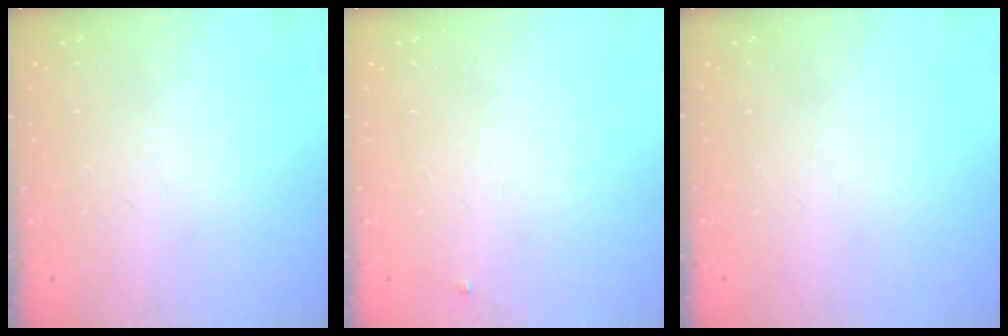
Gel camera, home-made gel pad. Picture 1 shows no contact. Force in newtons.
{"total": 2.7, "press": 2.7, "slide": 0.4}
{"total": 0.0}